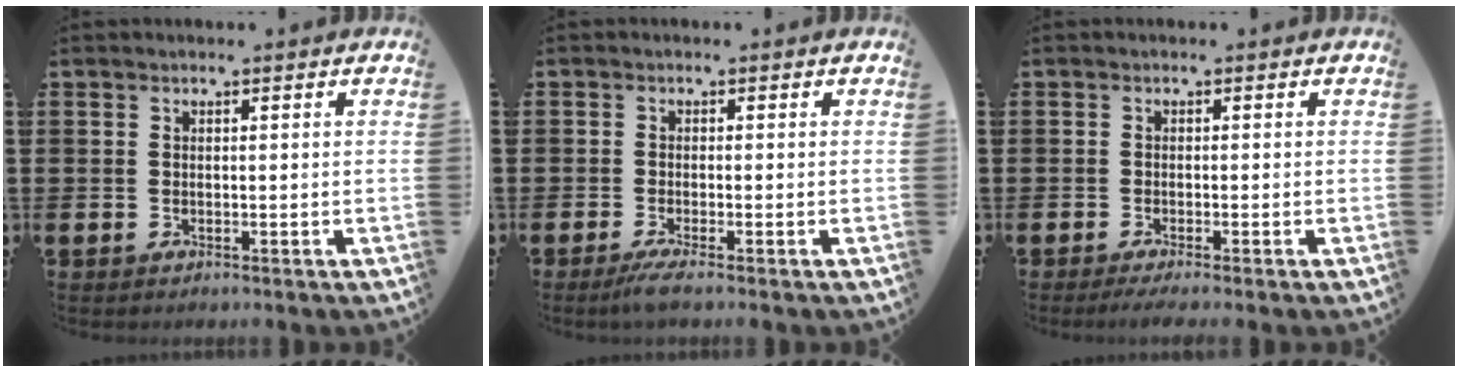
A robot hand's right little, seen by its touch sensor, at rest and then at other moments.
{"total": 1.6, "force": [-0.9, 0.0, 1.3], "torque": [-0.021, -0.002, -0.017]}
{"total": 0.9, "force": [-0.6, 0.0, 0.7], "torque": [-0.011, -0.003, -0.011]}